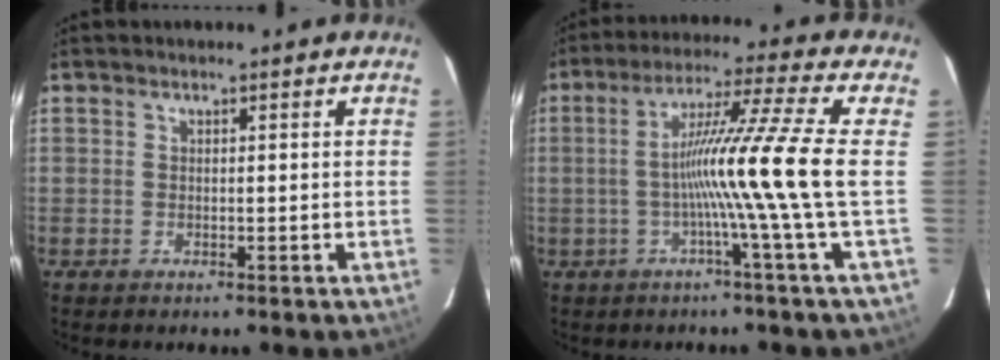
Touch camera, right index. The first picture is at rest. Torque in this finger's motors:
{"motor_torque": [1.42, -0.11, 0.60, 0.21]}